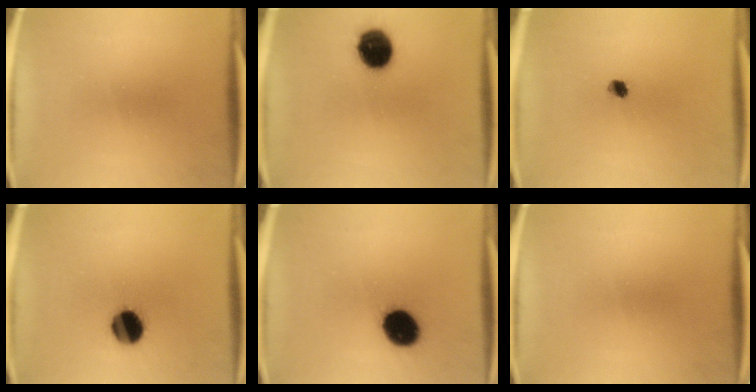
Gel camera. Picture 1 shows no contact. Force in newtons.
{"total": 11.8}
{"total": 2.1}
{"total": 9.6}
{"total": 12.1}
{"total": 0.0}